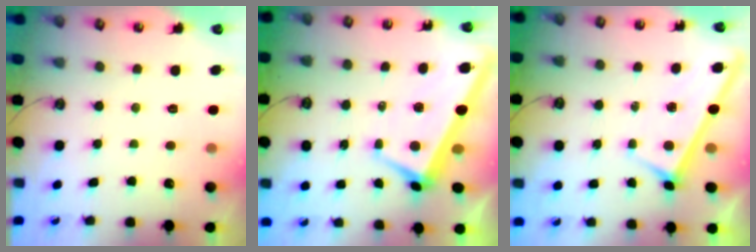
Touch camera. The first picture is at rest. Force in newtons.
{"total": 1.2, "press": 0.6, "slide": 1.0}
{"total": 2.9, "press": 2.9, "slide": 0.3}